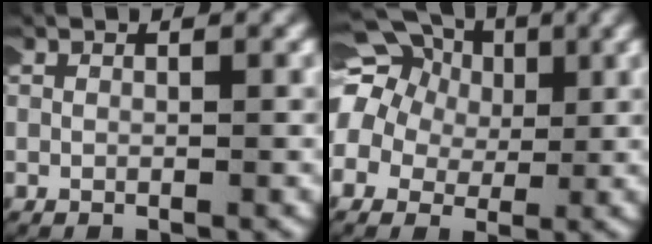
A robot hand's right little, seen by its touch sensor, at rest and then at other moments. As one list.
[{"total": 12.6, "force": [4.8, 10.3, 5.5], "torque": [-0.146, 0.008, 0.059]}]